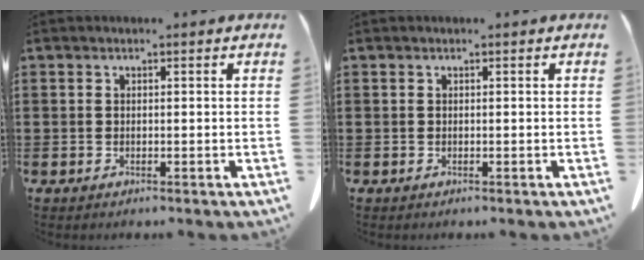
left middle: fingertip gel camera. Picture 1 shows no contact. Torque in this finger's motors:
{"motor_torque": [0.00, 0.00, 0.00, 0.00]}